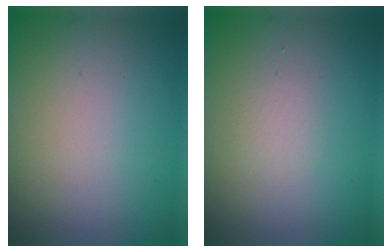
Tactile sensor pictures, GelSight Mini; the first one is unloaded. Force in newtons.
{"total": 1.1, "press": 1.1, "slide": 0.1}